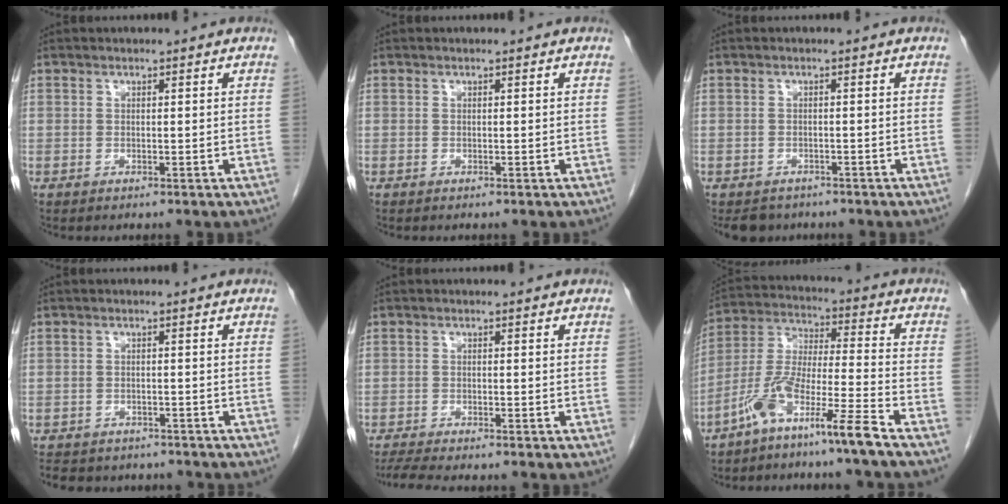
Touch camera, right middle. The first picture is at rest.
{"total": 0.0}
{"total": 4.1, "force": [-3.4, 2.2, 0.5], "torque": [-0.002, 0.000, -0.049]}
{"total": 10.5, "force": [-9.0, 4.2, 3.2], "torque": [-0.068, 0.001, -0.111]}
{"total": 5.1, "force": [-4.6, 0.1, 2.3], "torque": [-0.039, -0.015, -0.076]}
{"total": 11.2, "force": [-8.1, -1.3, 7.6], "torque": [-0.157, -0.010, -0.154]}